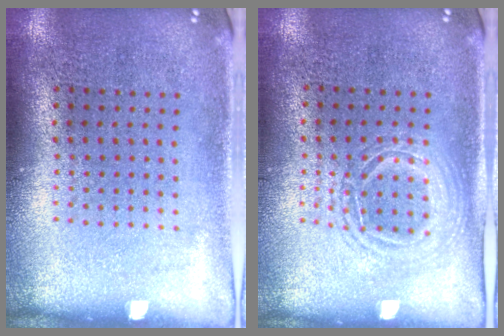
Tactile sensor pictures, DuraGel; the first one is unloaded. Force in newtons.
{"total": 1.3, "press": 1.3, "slide": 0.4}